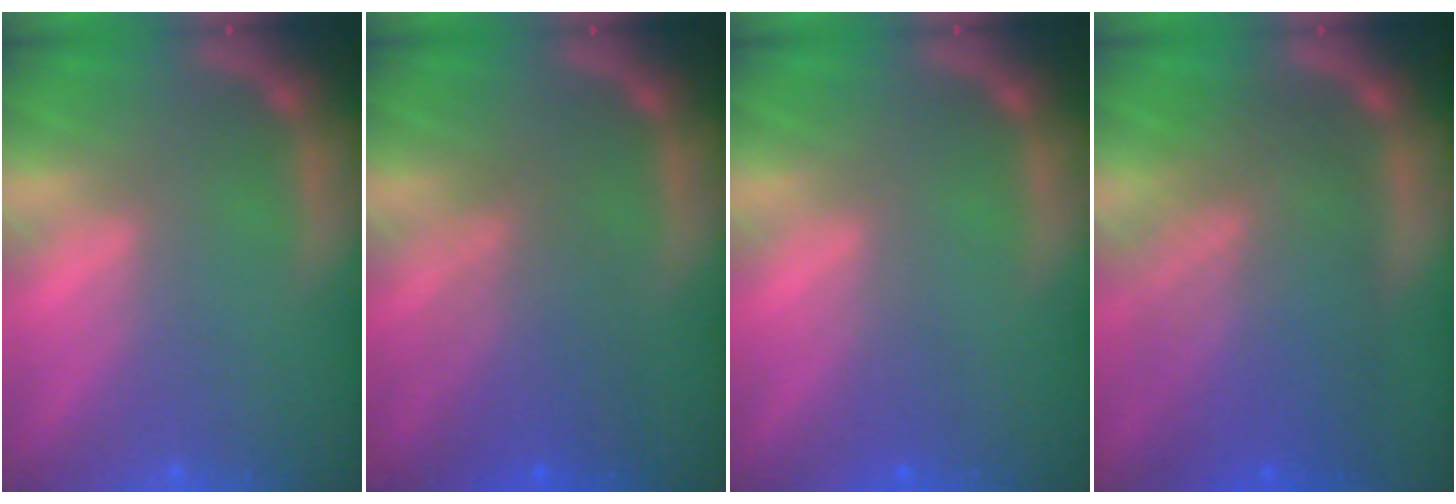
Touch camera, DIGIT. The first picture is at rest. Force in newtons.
{"total": 4.6}
{"total": 1.0}
{"total": 9.6}